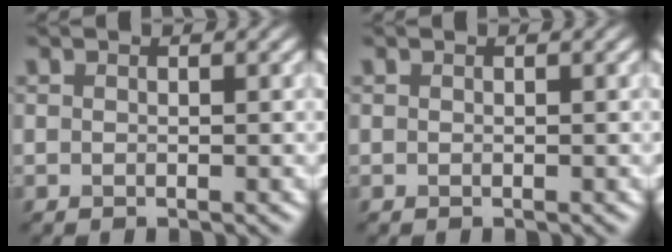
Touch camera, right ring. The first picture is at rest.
{"total": 0.0}